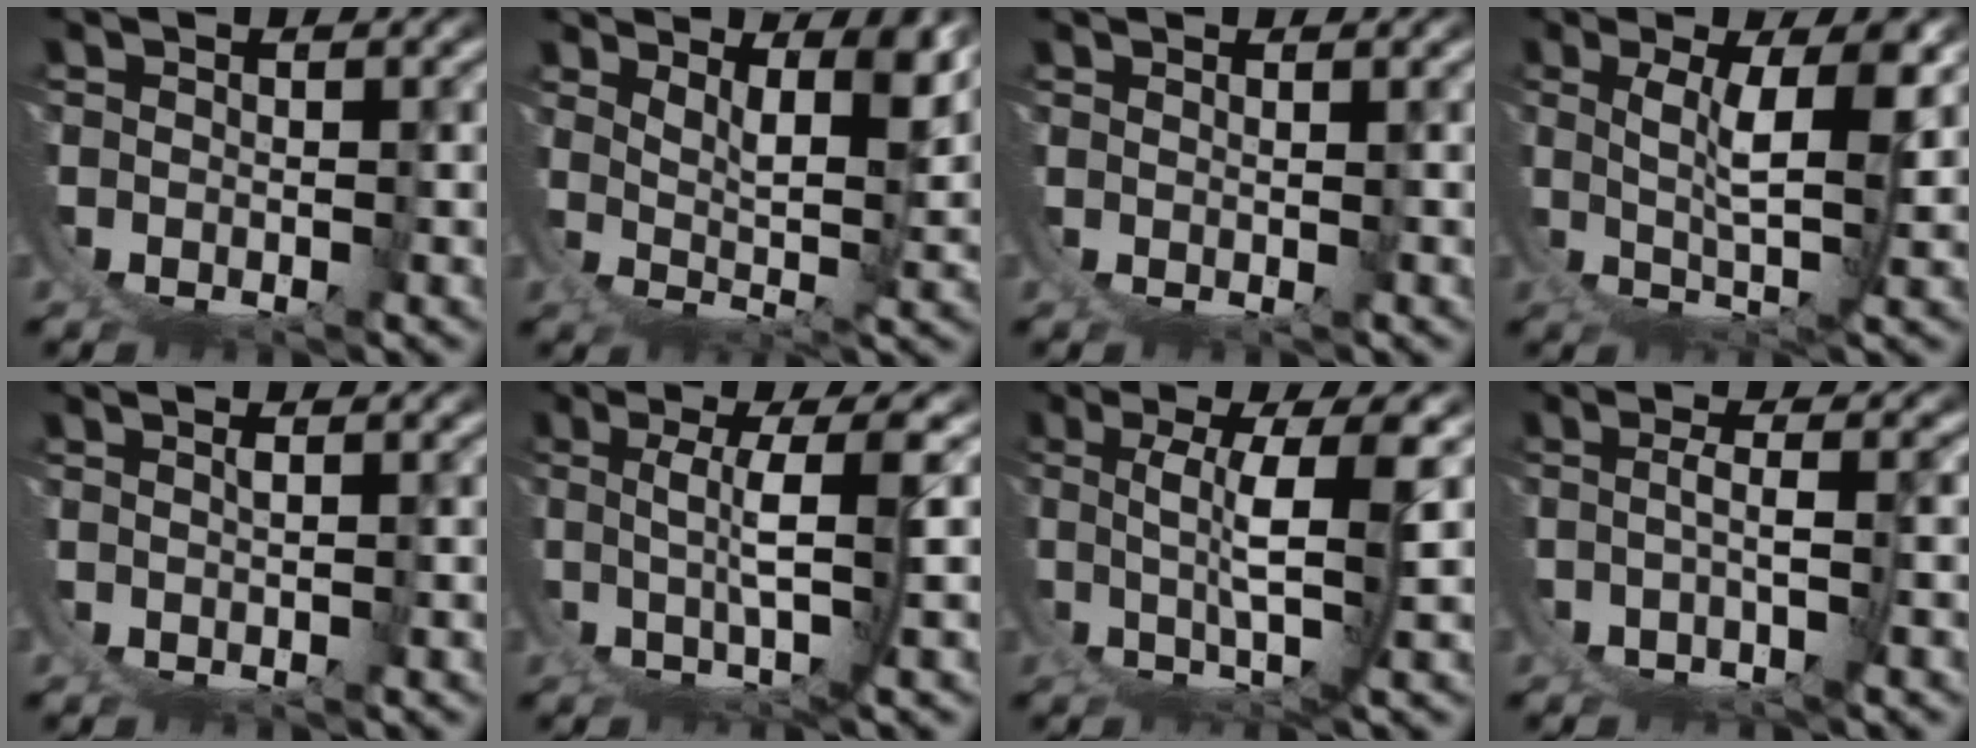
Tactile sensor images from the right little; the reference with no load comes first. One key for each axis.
{"total": 5.5, "fx": 3.6, "fy": -0.3, "fz": 4.1, "tx": -0.043, "ty": -0.017, "tz": 0.064}
{"total": 1.4, "fx": 0.8, "fy": -1.1, "fz": 0.0, "tx": 0.006, "ty": -0.005, "tz": 0.021}
{"total": 5.9, "fx": 1.6, "fy": -0.6, "fz": 5.7, "tx": -0.071, "ty": -0.008, "tz": 0.035}
{"total": 0.9, "fx": 0.4, "fy": -0.5, "fz": 0.5, "tx": -0.002, "ty": -0.001, "tz": 0.012}
{"total": 5.7, "fx": 1.3, "fy": -1.2, "fz": 5.4, "tx": -0.077, "ty": -0.006, "tz": 0.029}
{"total": 6.2, "fx": 1.6, "fy": -0.8, "fz": 6.0, "tx": -0.091, "ty": -0.010, "tz": 0.035}
{"total": 3.1, "fx": -1.1, "fy": -1.1, "fz": 2.7, "tx": -0.034, "ty": -0.010, "tz": -0.011}